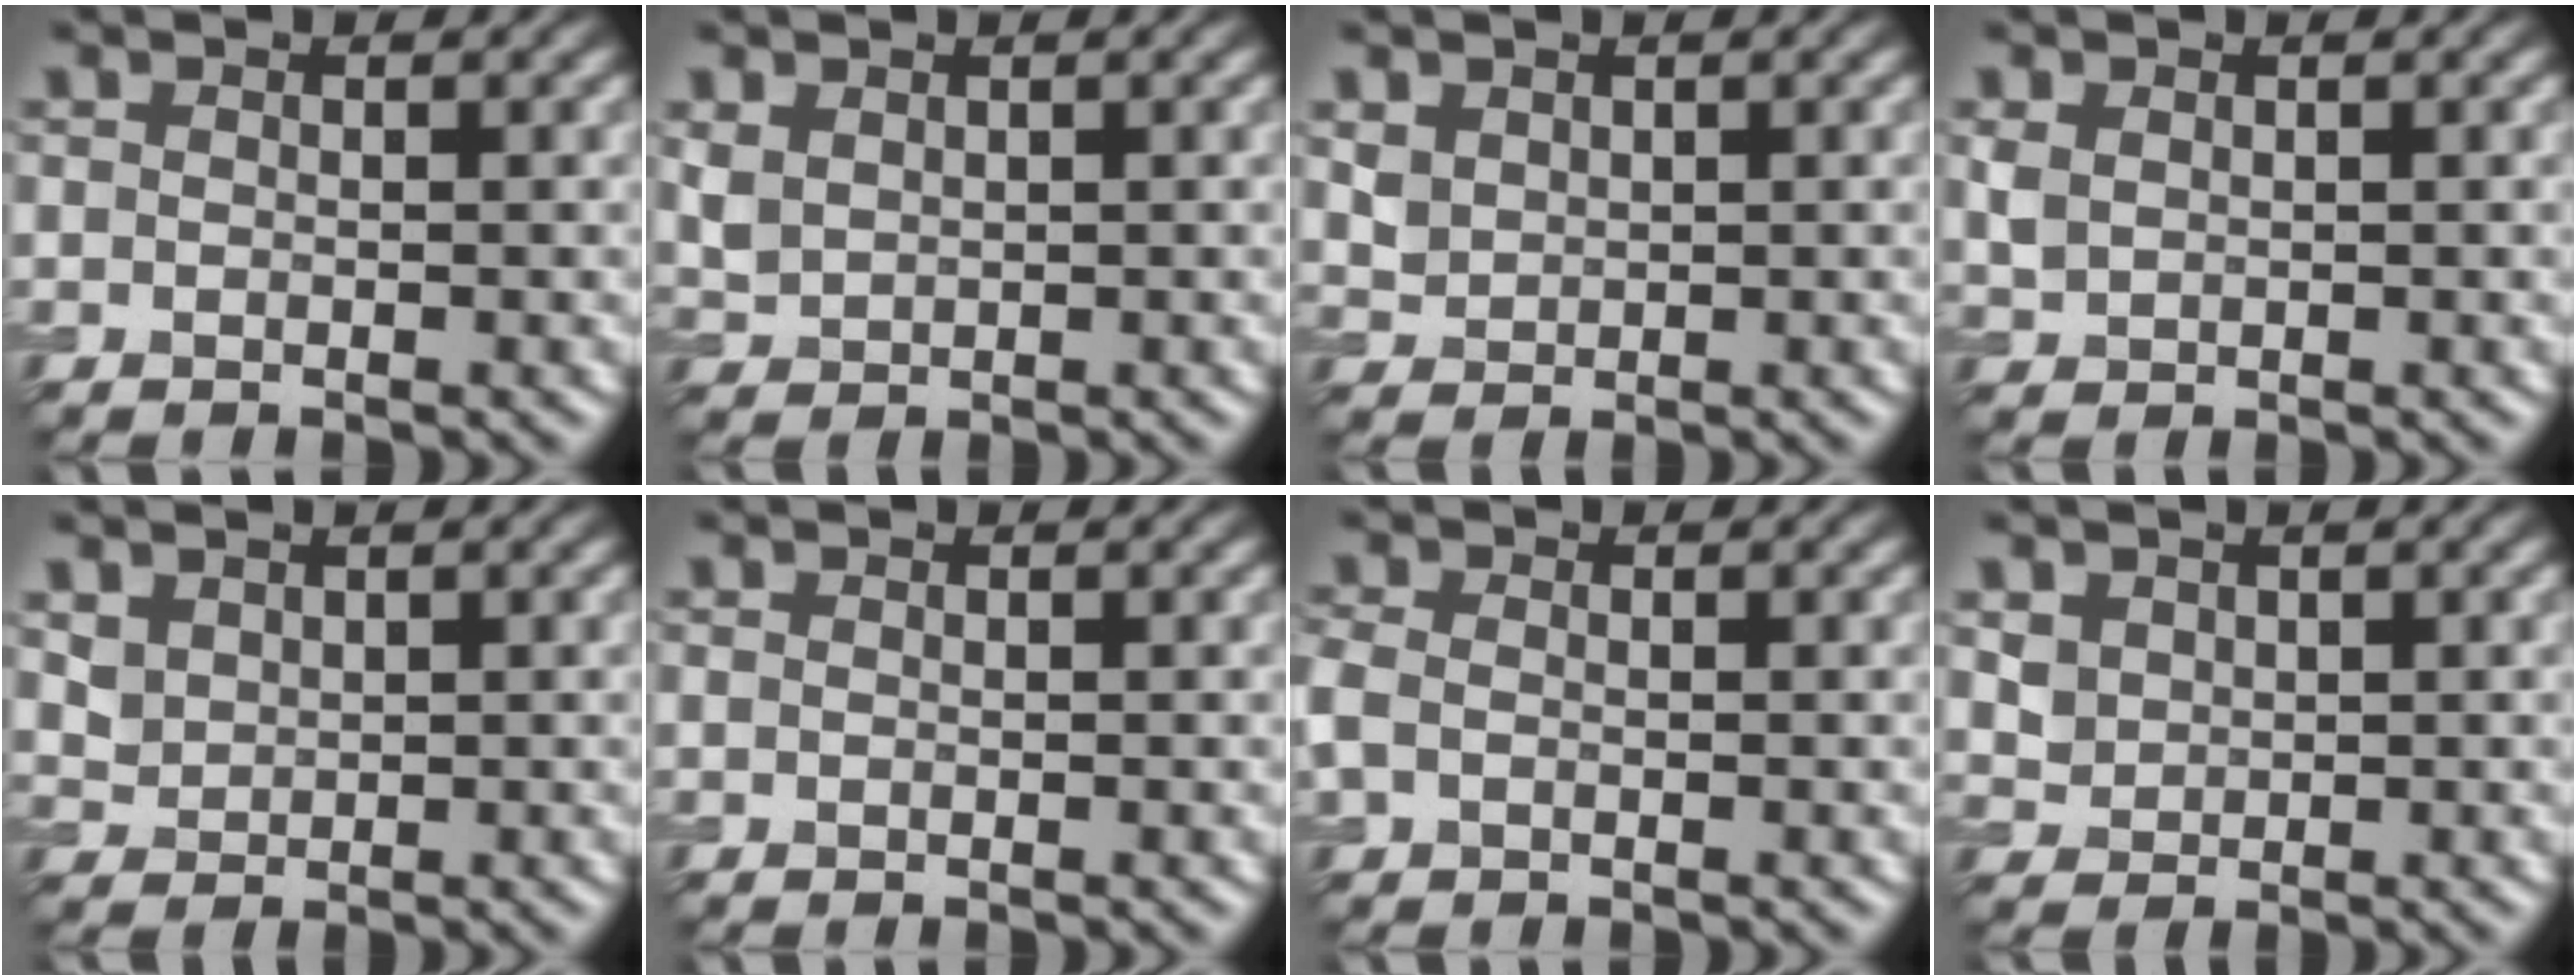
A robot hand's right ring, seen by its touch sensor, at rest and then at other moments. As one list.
[{"total": 1.6, "force": [0.9, 1.1, 0.7], "torque": [-0.022, -0.001, 0.023]}, {"total": 1.6, "force": [0.9, 1.2, 0.5], "torque": [-0.013, -0.003, 0.023]}, {"total": 1.3, "force": [0.5, 1.1, 0.7], "torque": [-0.019, -0.001, 0.015]}, {"total": 1.7, "force": [1.0, 1.2, 0.5], "torque": [-0.014, -0.006, 0.026]}, {"total": 0.0}, {"total": 1.9, "force": [-0.5, 1.4, 1.2], "torque": [-0.033, 0.001, -0.016]}, {"total": 2.0, "force": [1.0, 1.6, 0.6], "torque": [-0.018, -0.010, 0.033]}]